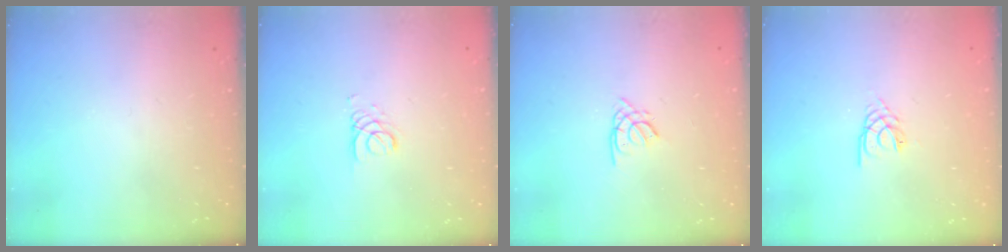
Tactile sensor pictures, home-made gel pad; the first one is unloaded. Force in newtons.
{"total": 2.7, "press": 2.7, "slide": 0.3}
{"total": 1.3, "press": 1.3, "slide": 0.4}
{"total": 2.2, "press": 2.1, "slide": 0.4}